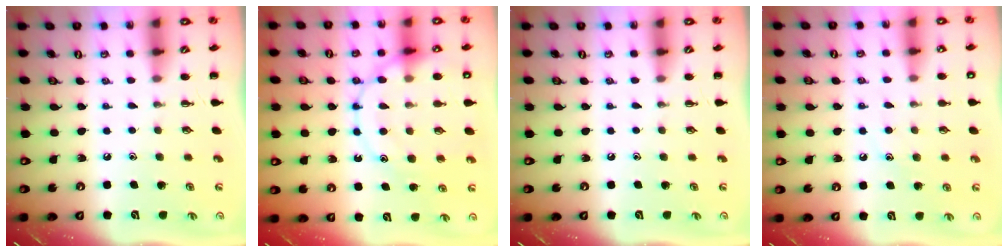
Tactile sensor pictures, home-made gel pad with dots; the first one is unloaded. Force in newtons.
{"total": 17.1, "press": 17.0, "slide": 2.2}
{"total": 0.0}
{"total": 8.4, "press": 8.2, "slide": 1.4}